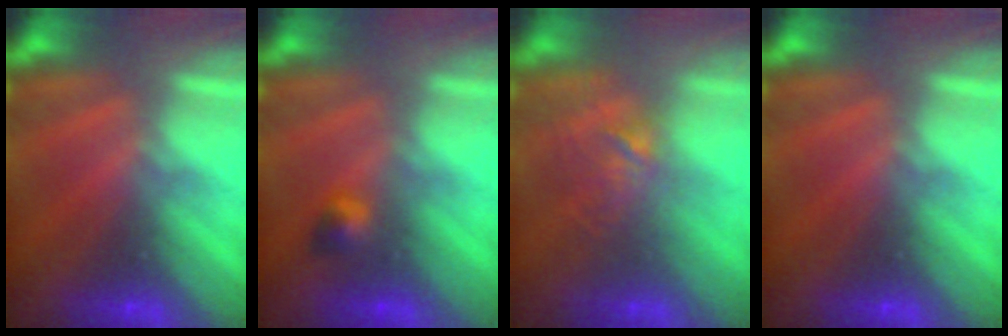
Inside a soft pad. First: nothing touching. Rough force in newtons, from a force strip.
{"total": 2.7}
{"total": 2.8}
{"total": 0.0}